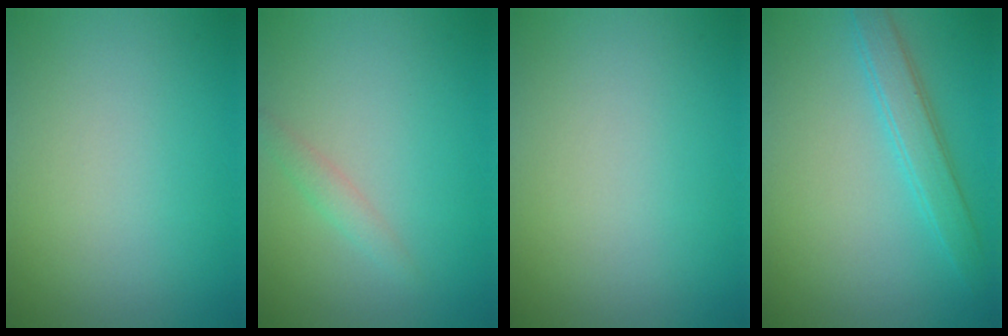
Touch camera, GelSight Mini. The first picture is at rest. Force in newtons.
{"total": 1.3, "press": 1.3, "slide": 0.0}
{"total": 0.0}
{"total": 2.9, "press": 2.9, "slide": 0.0}